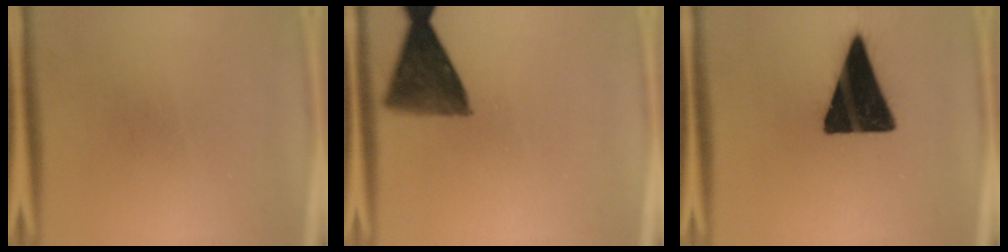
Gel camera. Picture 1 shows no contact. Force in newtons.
{"total": 9.7}
{"total": 18.8}